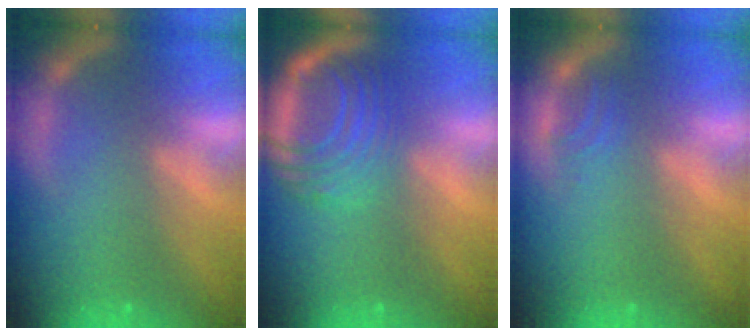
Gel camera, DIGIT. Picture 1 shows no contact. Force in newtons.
{"total": 9.5}
{"total": 1.5}